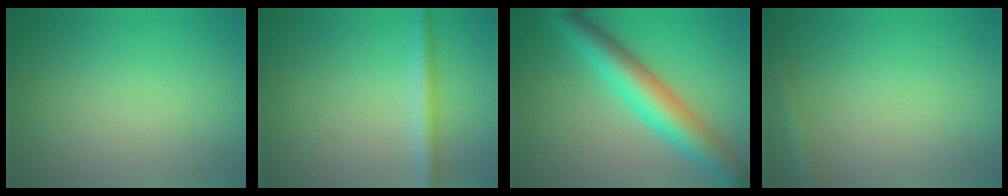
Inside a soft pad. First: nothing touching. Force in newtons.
{"total": 2.4, "press": 2.4, "slide": 0.1}
{"total": 7.0, "press": 7.0, "slide": 0.0}
{"total": 1.9, "press": 1.9, "slide": 0.1}